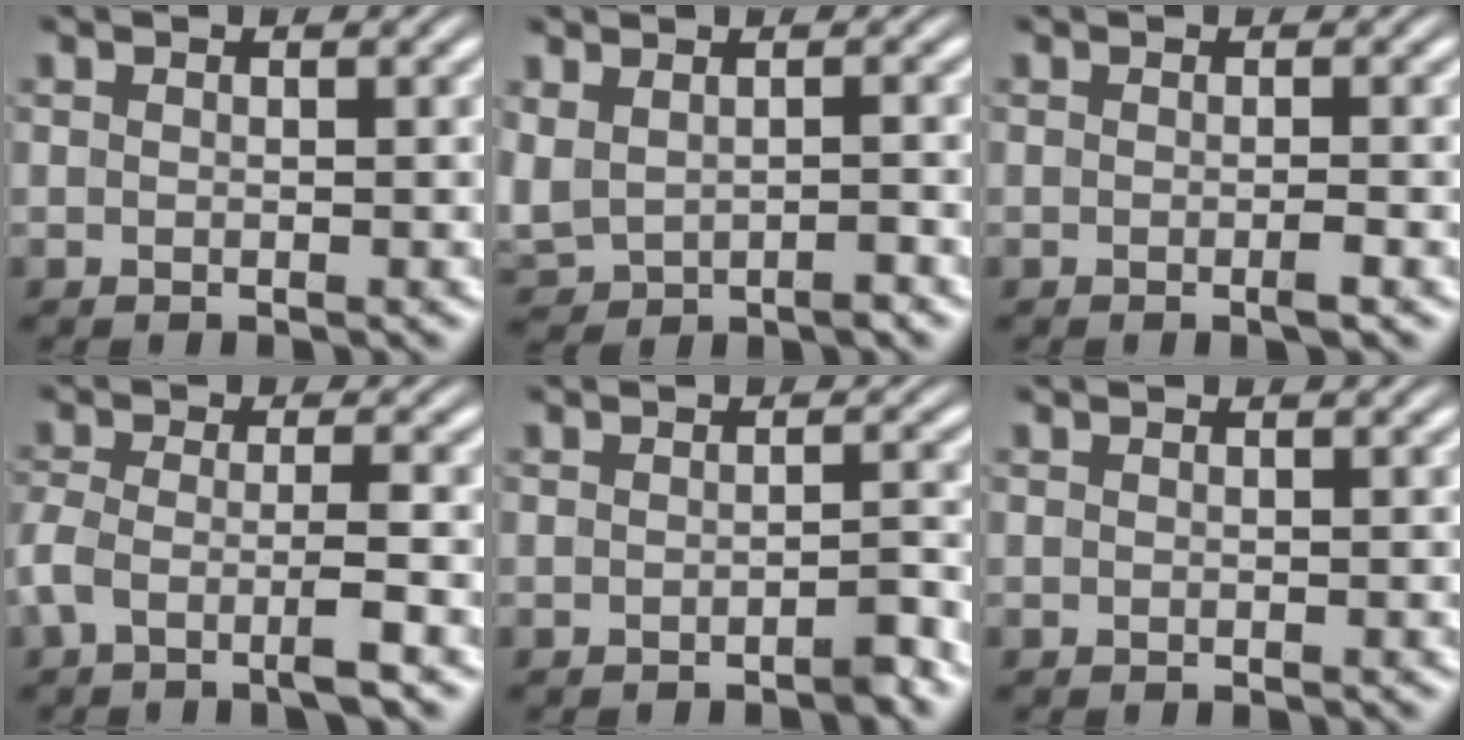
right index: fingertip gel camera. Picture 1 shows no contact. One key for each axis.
{"total": 3.7, "fx": 0.0, "fy": 3.1, "fz": 2.1, "tx": -0.069, "ty": -0.012, "tz": 0.013}
{"total": 0.8, "fx": -0.4, "fy": -0.1, "fz": 0.6, "tx": -0.009, "ty": 0.004, "tz": -0.010}
{"total": 4.1, "fx": -1.7, "fy": 1.8, "fz": 3.2, "tx": -0.077, "ty": -0.019, "tz": -0.024}
{"total": 1.4, "fx": -1.3, "fy": 0.0, "fz": 0.6, "tx": -0.009, "ty": 0.000, "tz": -0.024}
{"total": 0.0}